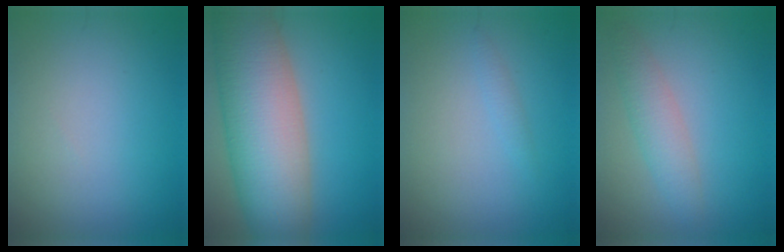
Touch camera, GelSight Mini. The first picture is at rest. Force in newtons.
{"total": 12.4, "press": 12.4, "slide": 0.6}
{"total": 0.8, "press": 0.8, "slide": 0.1}
{"total": 2.8, "press": 2.8, "slide": 0.1}